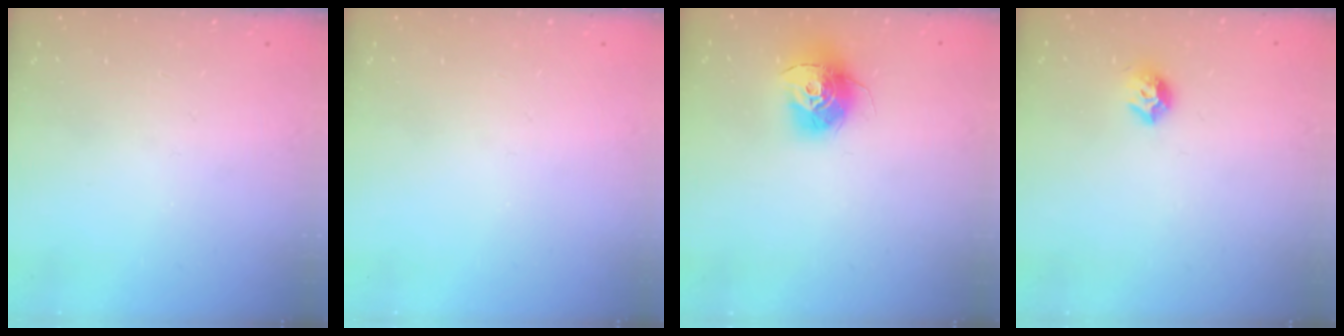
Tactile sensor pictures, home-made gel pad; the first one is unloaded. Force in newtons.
{"total": 0.0}
{"total": 13.0, "press": 13.0, "slide": 1.0}
{"total": 7.9, "press": 7.9, "slide": 0.7}